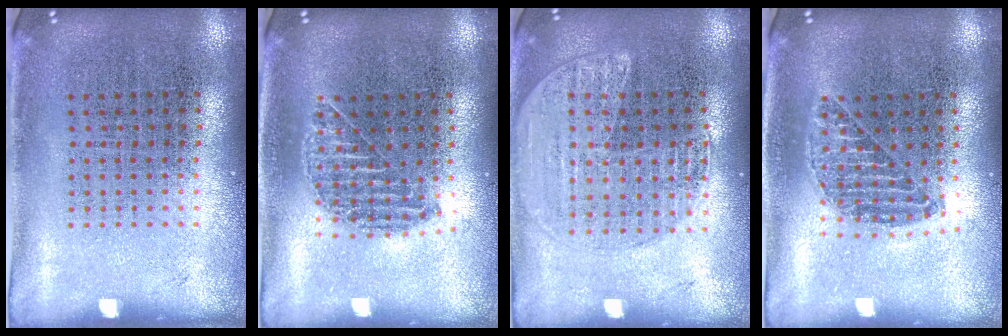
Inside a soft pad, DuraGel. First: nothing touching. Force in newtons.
{"total": 1.0, "press": 0.9, "slide": 0.4}
{"total": 1.6, "press": 1.5, "slide": 0.4}
{"total": 1.1, "press": 1.0, "slide": 0.4}